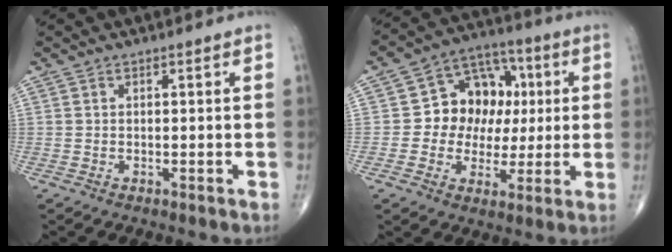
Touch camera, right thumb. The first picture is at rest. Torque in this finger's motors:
{"motor_torque": [0.05, 0.07, 0.14, -0.12, 0.11]}